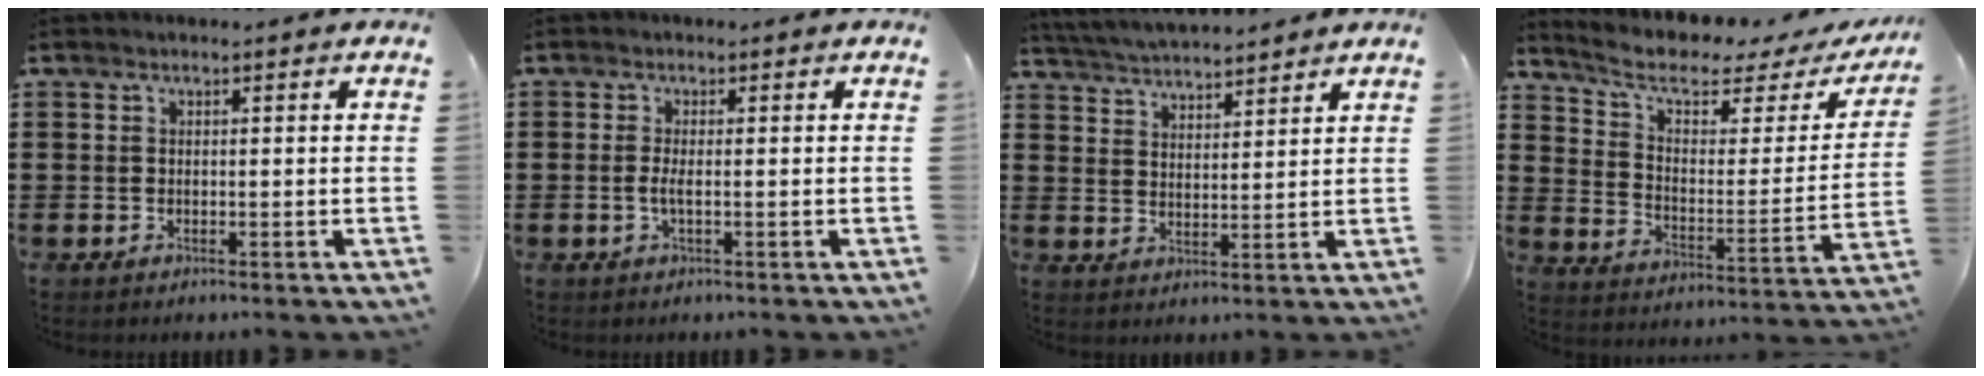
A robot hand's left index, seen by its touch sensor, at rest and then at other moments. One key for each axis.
{"total": 1.8, "fx": -0.4, "fy": 0.2, "fz": 1.8, "tx": -0.042, "ty": -0.003, "tz": -0.010}
{"total": 4.5, "fx": 4.5, "fy": -0.1, "fz": 0.5, "tx": -0.027, "ty": -0.021, "tz": 0.080}
{"total": 6.4, "fx": 4.6, "fy": 2.3, "fz": 3.9, "tx": -0.099, "ty": -0.027, "tz": 0.076}